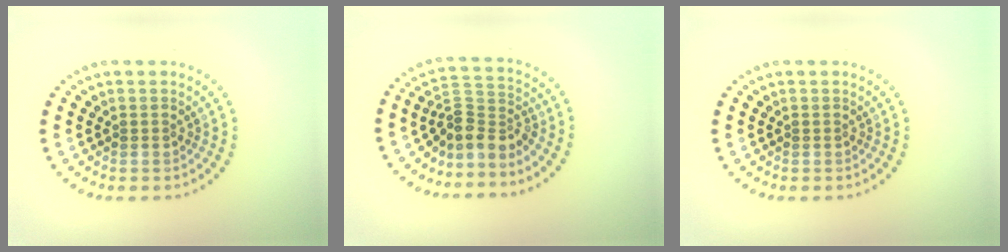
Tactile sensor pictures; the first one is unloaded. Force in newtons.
{"total": 3.3, "press": 2.3, "slide": 2.4}
{"total": 0.0}